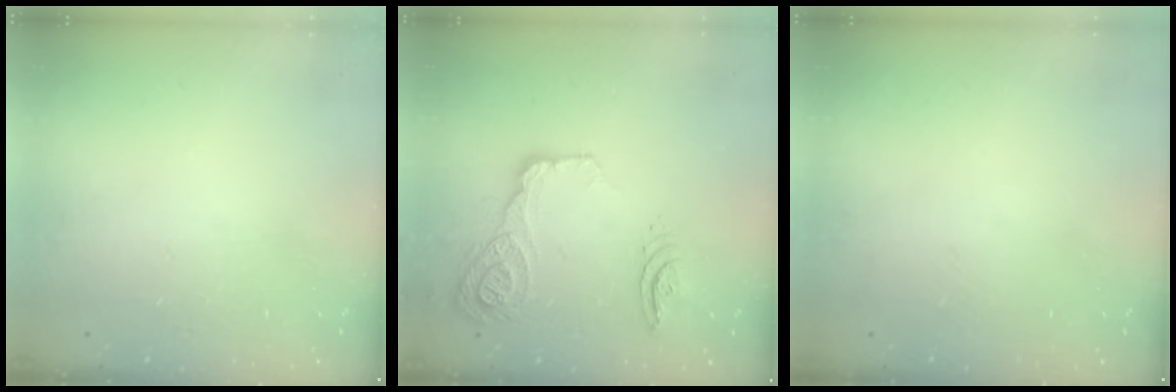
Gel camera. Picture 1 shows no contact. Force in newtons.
{"total": 30.8, "press": 21.2, "slide": 22.4}
{"total": 0.0}